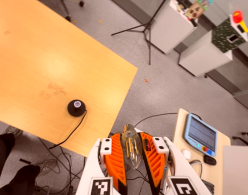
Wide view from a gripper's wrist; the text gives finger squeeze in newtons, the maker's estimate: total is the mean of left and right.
{"total": 12.5, "left": 12.5, "right": 12.5}